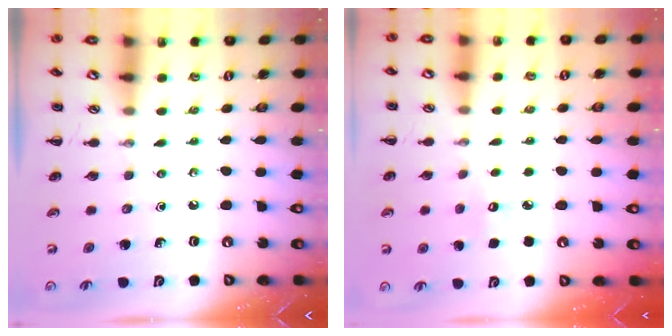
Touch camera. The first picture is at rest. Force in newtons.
{"total": 5.5, "press": 5.4, "slide": 1.3}